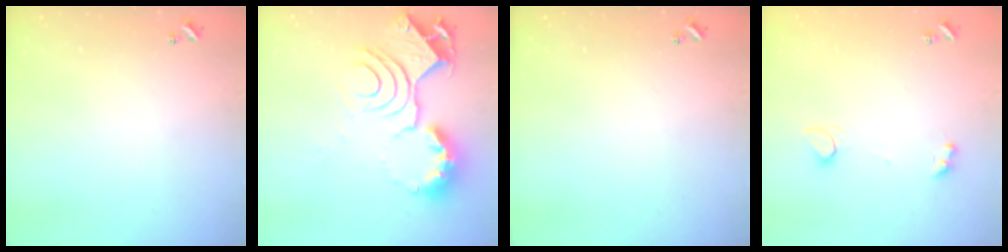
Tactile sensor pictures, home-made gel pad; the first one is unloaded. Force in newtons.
{"total": 16.4, "press": 16.3, "slide": 1.7}
{"total": 0.0}
{"total": 1.4, "press": 1.2, "slide": 0.6}